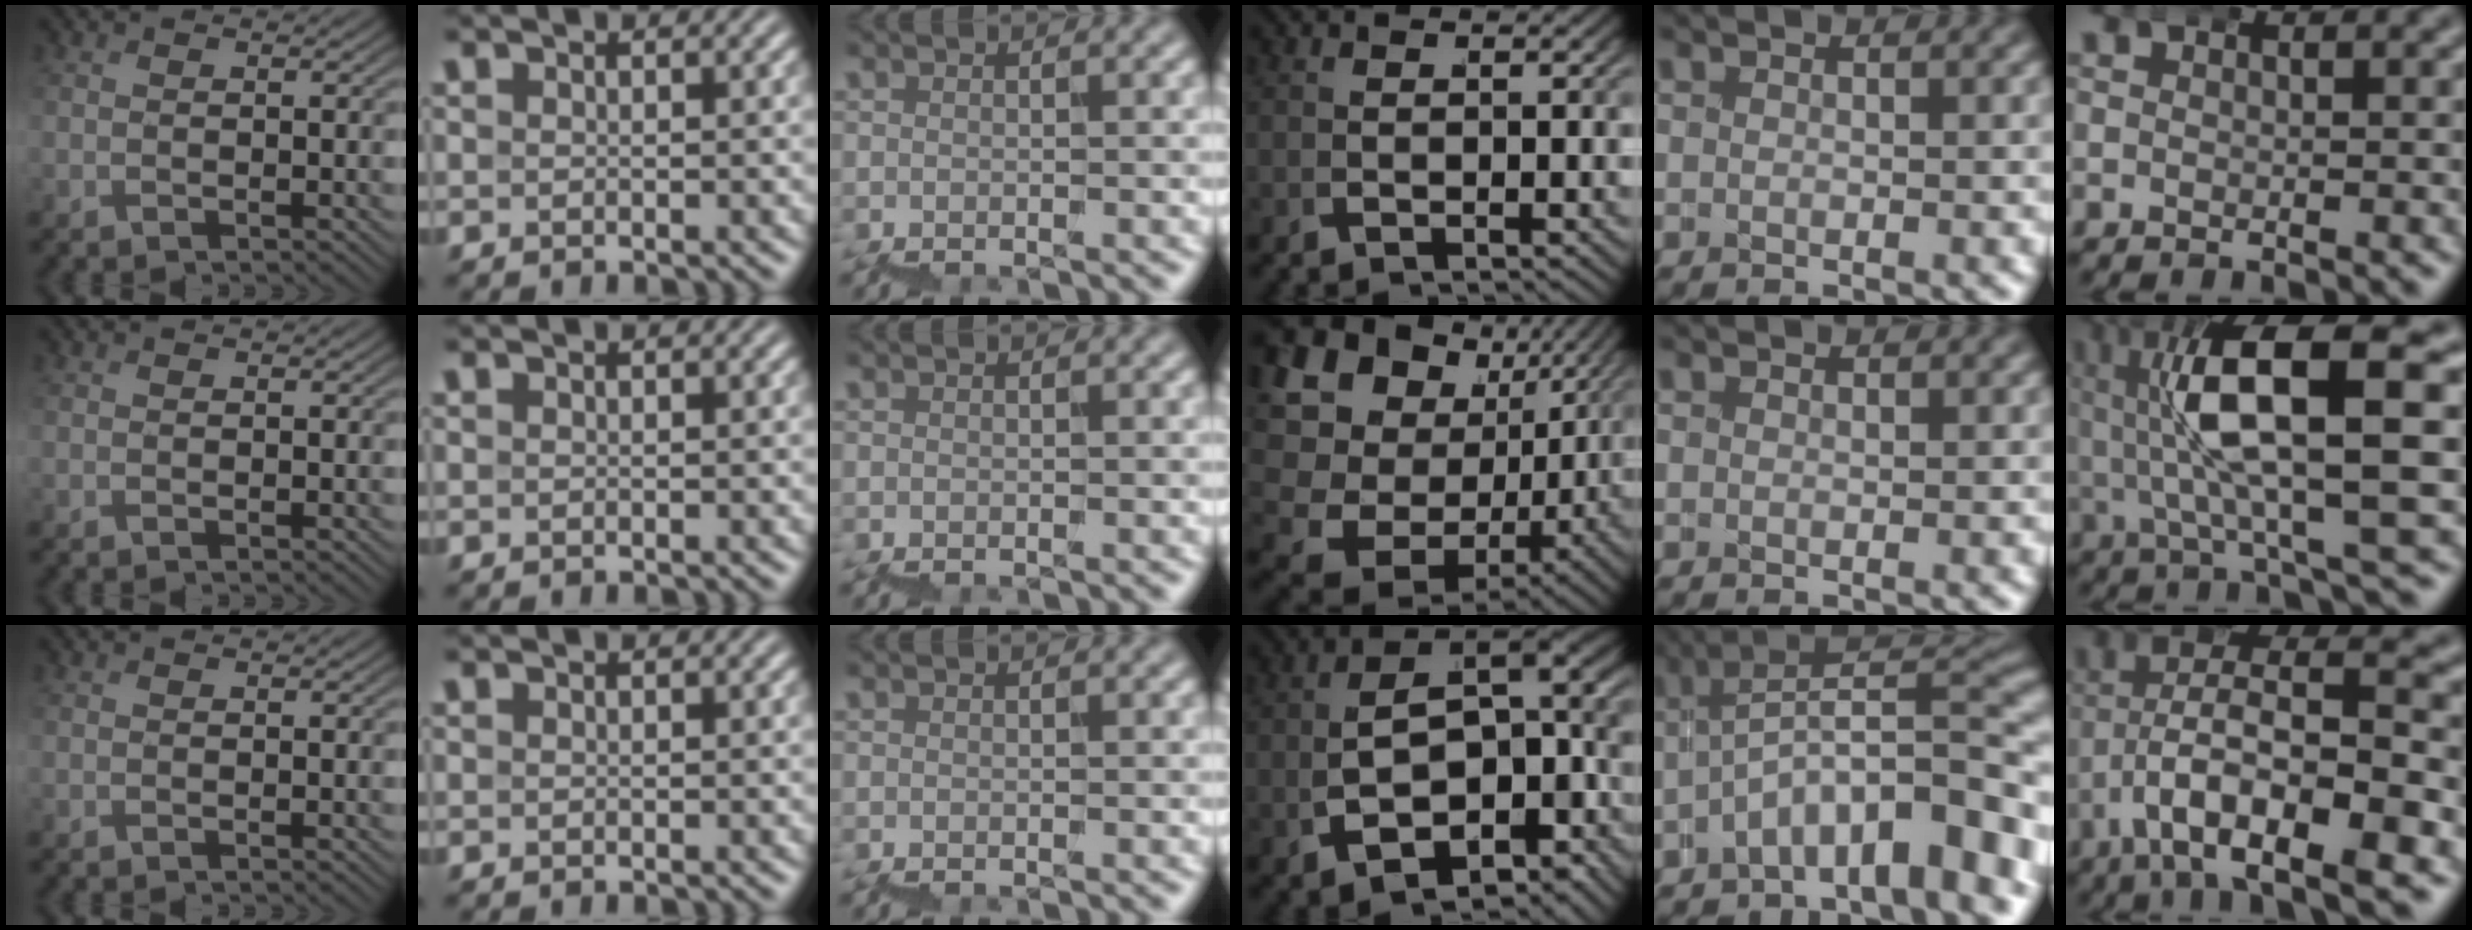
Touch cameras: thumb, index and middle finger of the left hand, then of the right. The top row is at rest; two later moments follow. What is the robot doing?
{"motion": "wrap", "object": "bubble wrap"}